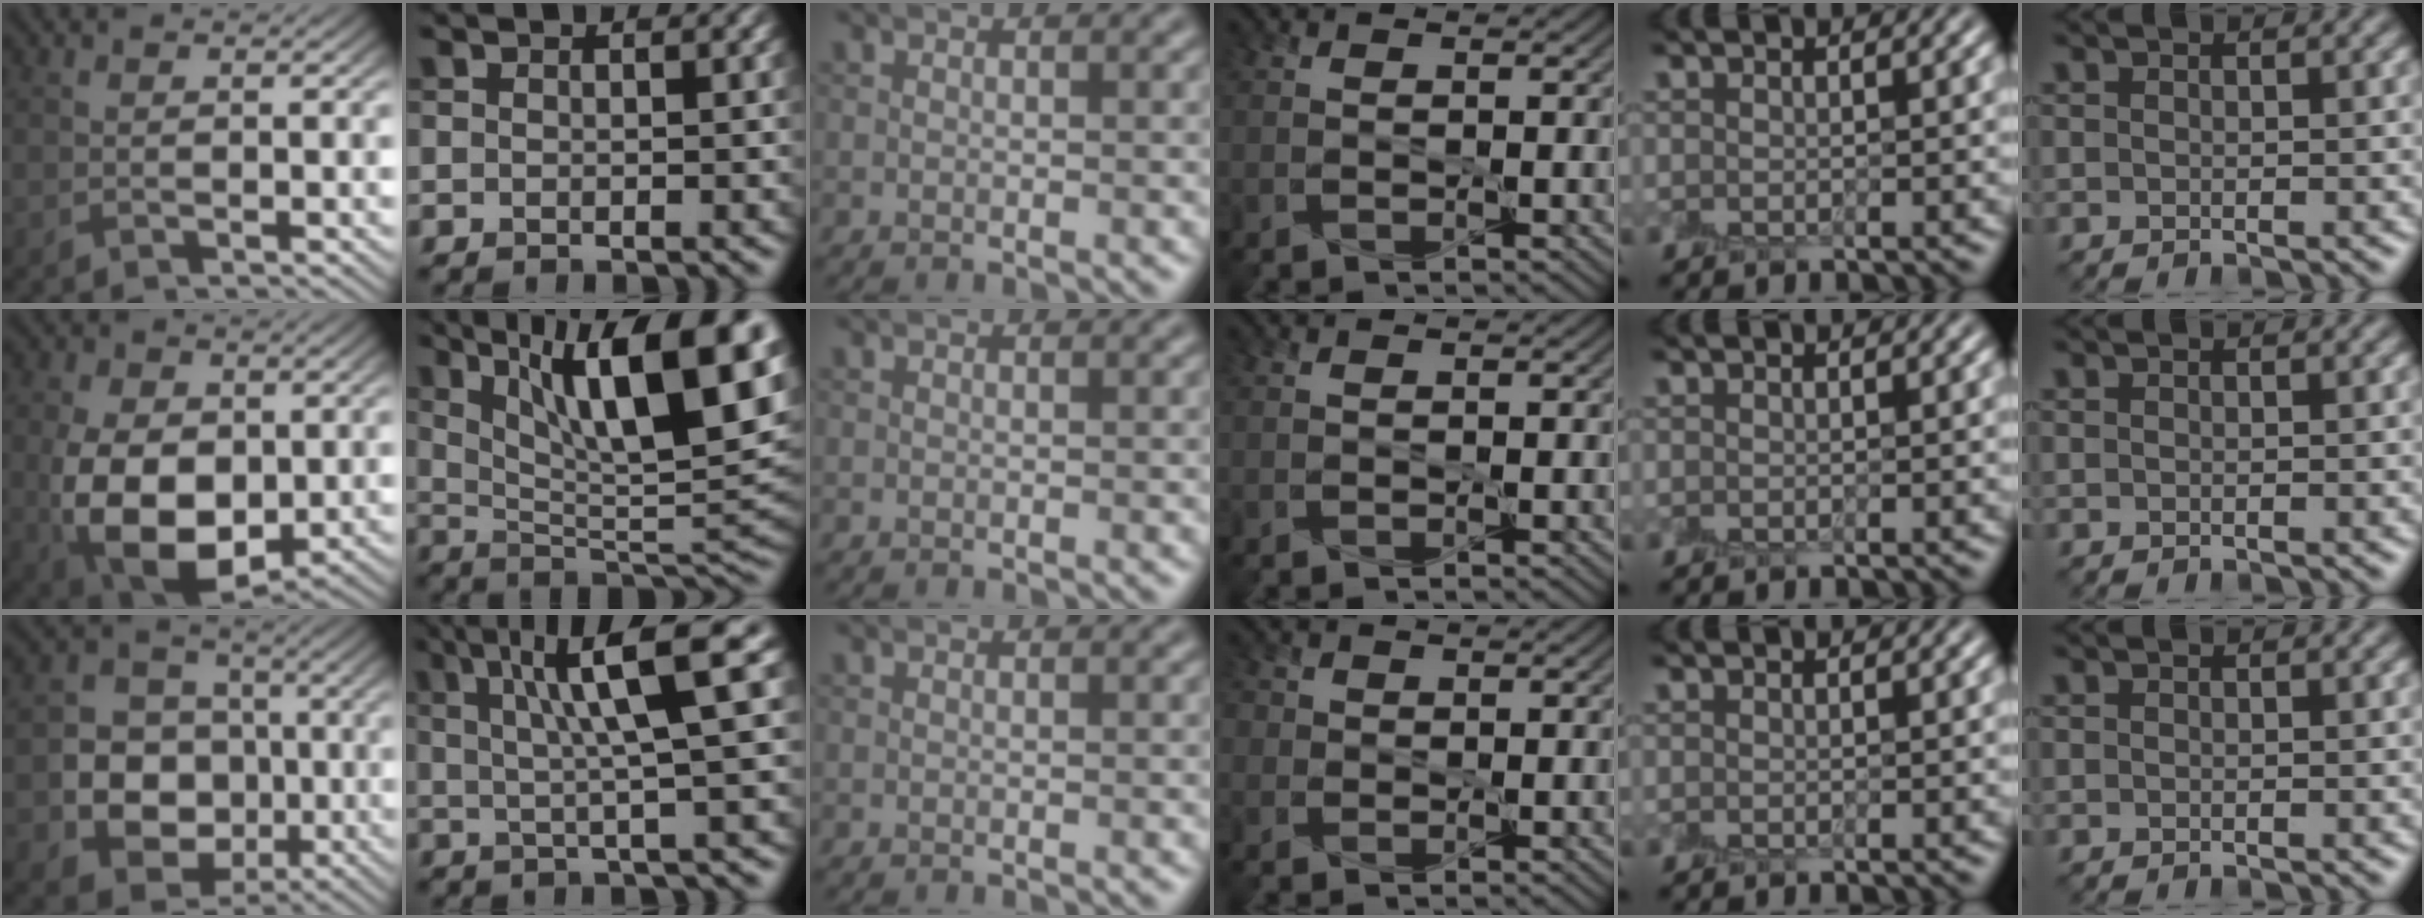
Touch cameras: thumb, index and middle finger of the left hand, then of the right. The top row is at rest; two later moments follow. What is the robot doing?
{"motion": "peel", "object": "small bumper sticker"}